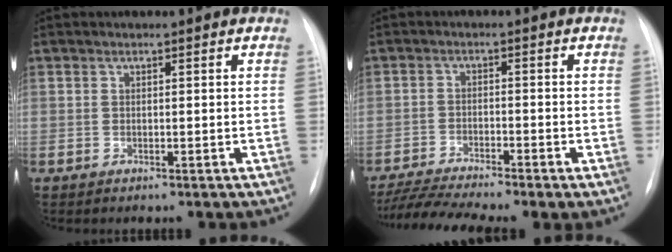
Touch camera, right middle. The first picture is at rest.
{"total": 8.6, "force": [-7.3, -0.3, 4.6], "torque": [-0.088, -0.015, -0.123]}